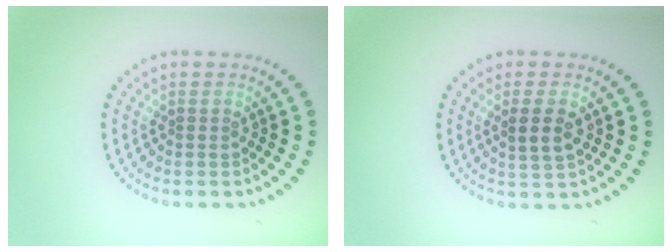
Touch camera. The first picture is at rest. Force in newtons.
{"total": 2.4, "press": 2.3, "slide": 0.7}